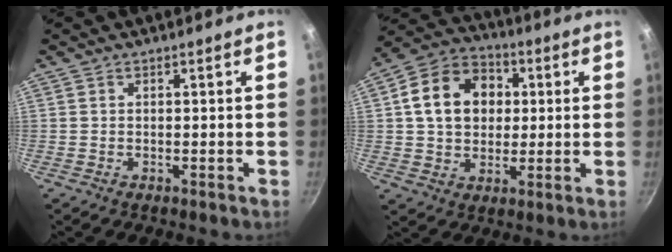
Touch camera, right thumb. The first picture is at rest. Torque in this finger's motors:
{"motor_torque": [-0.12, 0.67, 0.10, -0.05, 0.13]}